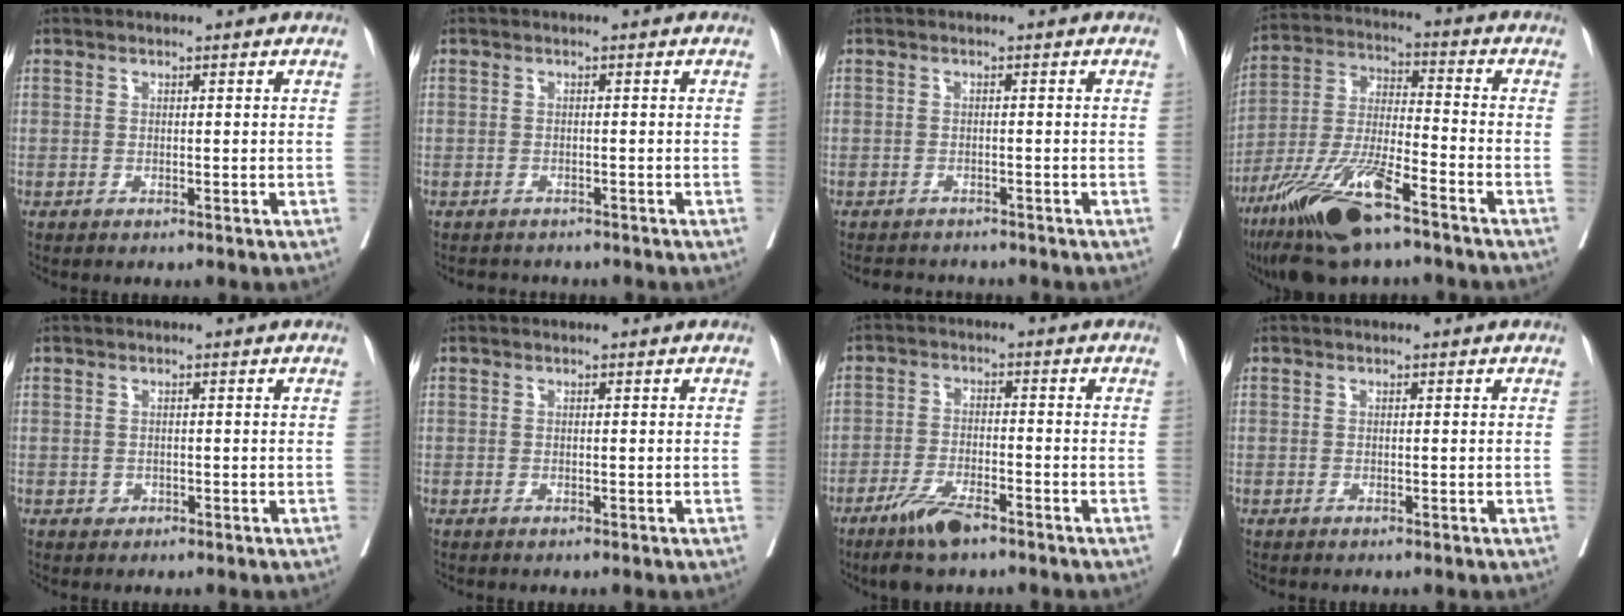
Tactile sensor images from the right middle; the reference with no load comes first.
{"total": 2.9, "force": [-2.7, 1.2, 0.3], "torque": [-0.003, -0.003, -0.038]}
{"total": 4.7, "force": [-4.5, 1.4, 0.8], "torque": [-0.005, -0.004, -0.063]}
{"total": 16.2, "force": [-10.3, 2.8, 12.2], "torque": [-0.258, -0.033, -0.191]}
{"total": 0.8, "force": [-0.3, 0.7, 0.2], "torque": [-0.003, 0.003, -0.002]}
{"total": 0.0}
{"total": 6.6, "force": [-4.7, 1.4, 4.4], "torque": [-0.094, -0.010, -0.084]}
{"total": 0.0}